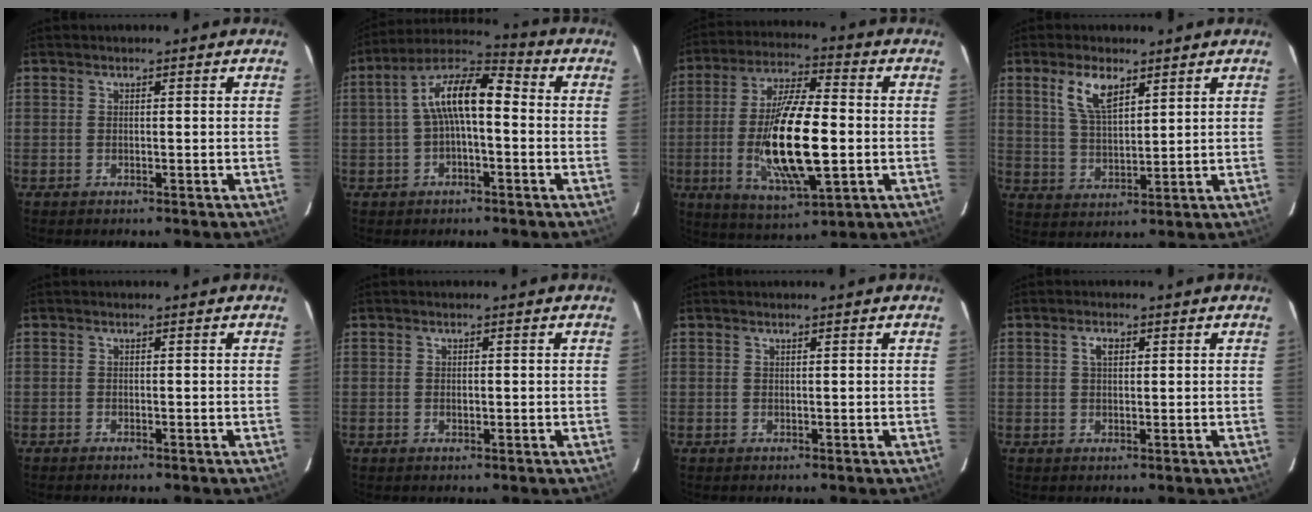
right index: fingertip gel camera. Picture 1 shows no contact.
{"total": 10.7, "force": [-0.2, 3.8, 9.9], "torque": [-0.191, 0.029, -0.009]}
{"total": 18.1, "force": [-2.6, 5.0, 17.2], "torque": [-0.335, -0.012, -0.044]}
{"total": 7.5, "force": [4.2, 3.2, 5.3], "torque": [-0.104, 0.007, 0.085]}
{"total": 0.5, "force": [-0.5, 0.1, 0.2], "torque": [-0.003, -0.001, -0.010]}
{"total": 1.0, "force": [0.0, 0.7, 0.7], "torque": [-0.012, 0.002, 0.001]}
{"total": 0.0}
{"total": 2.3, "force": [0.8, 1.3, 1.7], "torque": [-0.031, 0.007, 0.013]}